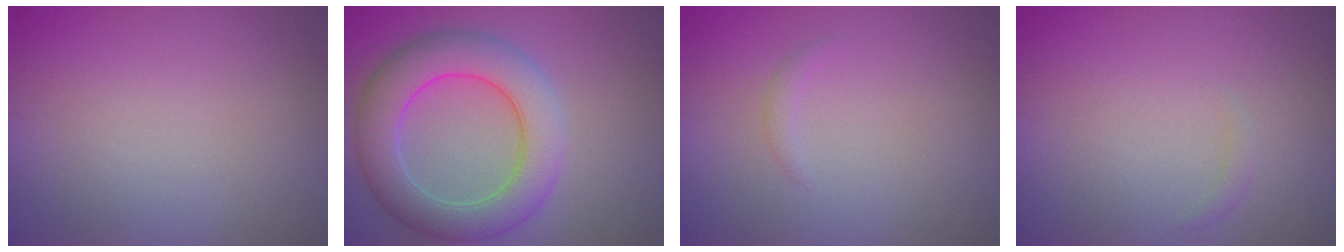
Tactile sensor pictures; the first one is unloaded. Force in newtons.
{"total": 7.7, "press": 7.7, "slide": 0.2}
{"total": 0.7, "press": 0.7, "slide": 0.1}
{"total": 0.7, "press": 0.7, "slide": 0.0}